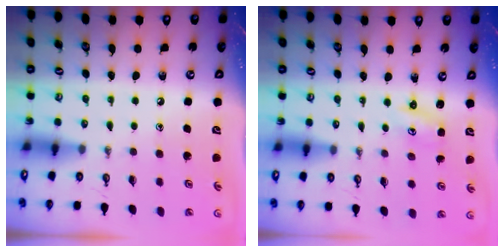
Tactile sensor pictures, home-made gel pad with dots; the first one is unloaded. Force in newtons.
{"total": 1.7, "press": 1.7, "slide": 0.3}